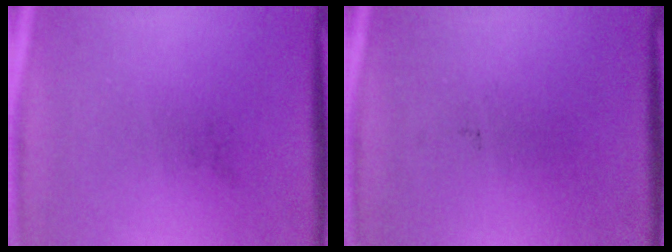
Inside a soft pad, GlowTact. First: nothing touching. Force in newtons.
{"total": 0.0}